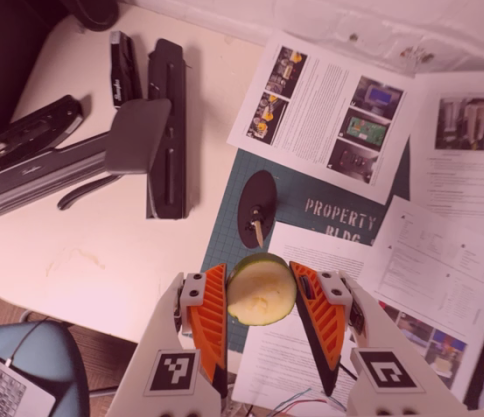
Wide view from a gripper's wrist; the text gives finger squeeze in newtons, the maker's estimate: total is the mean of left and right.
{"total": 9.4, "left": 9.6, "right": 9.3}